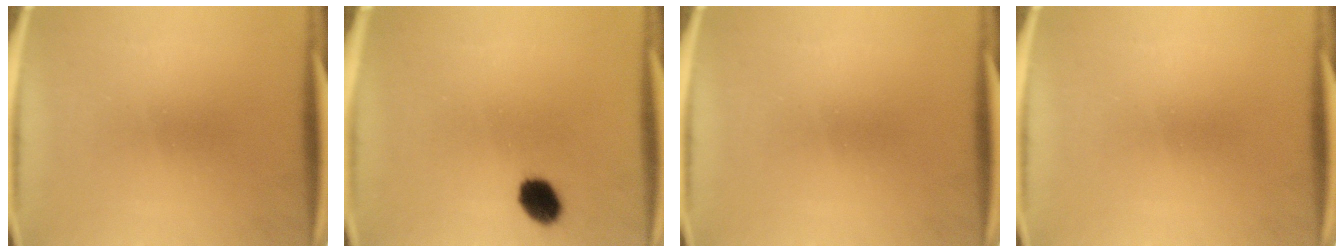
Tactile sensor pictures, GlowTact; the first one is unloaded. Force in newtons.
{"total": 5.5}
{"total": 0.0}
{"total": 0.0}